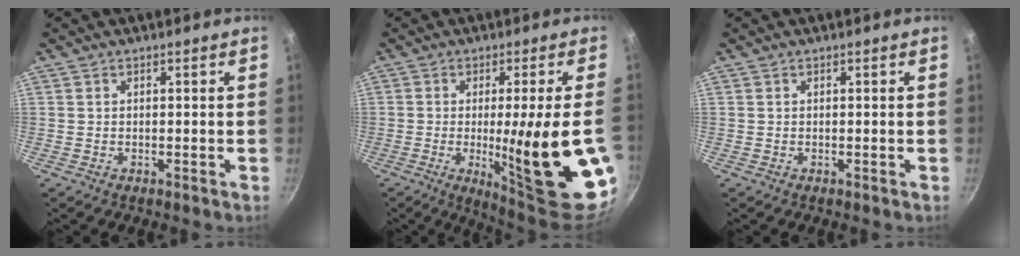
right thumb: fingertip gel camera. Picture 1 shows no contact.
{"total": 21.3, "force": [-4.0, 2.7, 20.8], "torque": [-0.272, -0.019, -0.039]}
{"total": 0.0}